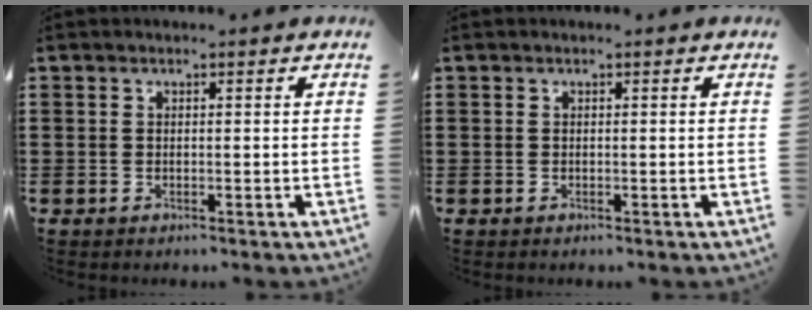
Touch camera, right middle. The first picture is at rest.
{"total": 0.0}